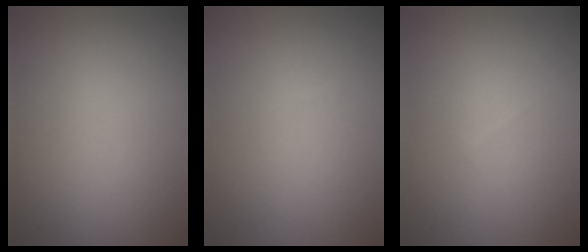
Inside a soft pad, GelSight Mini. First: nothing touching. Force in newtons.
{"total": 0.0}
{"total": 0.0}